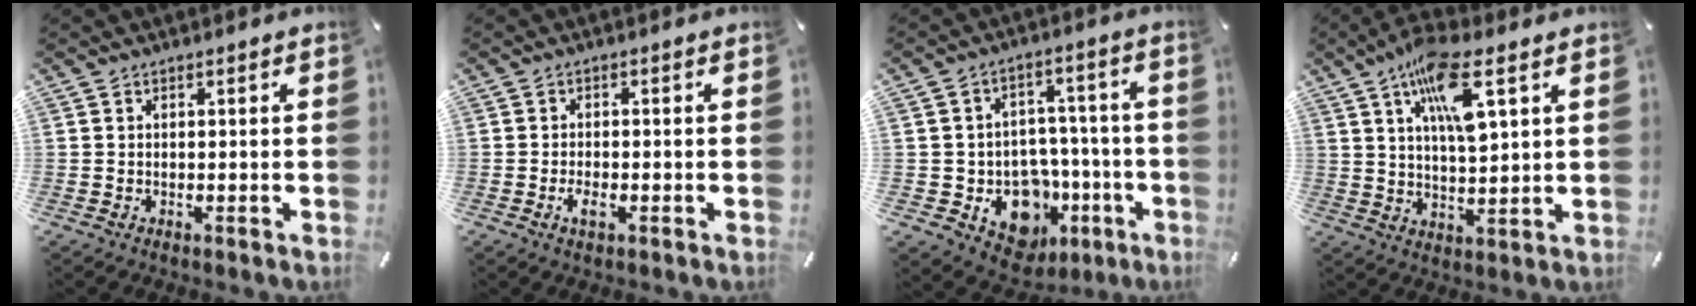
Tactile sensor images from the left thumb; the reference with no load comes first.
{"total": 2.7, "force": [-1.2, 1.3, 2.1], "torque": [-0.042, 0.001, -0.022]}
{"total": 13.8, "force": [-5.1, 11.2, 6.4], "torque": [-0.064, 0.028, -0.067]}
{"total": 11.6, "force": [5.6, 4.6, 9.0], "torque": [-0.150, -0.008, 0.095]}